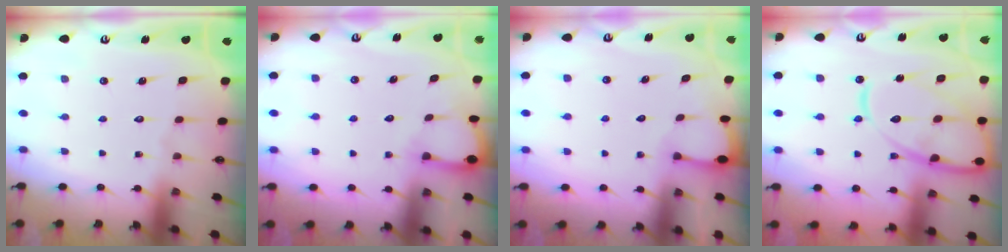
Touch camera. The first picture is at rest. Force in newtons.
{"total": 4.3, "press": 4.3, "slide": 0.4}
{"total": 1.7, "press": 1.7, "slide": 0.2}
{"total": 16.8, "press": 16.8, "slide": 1.5}